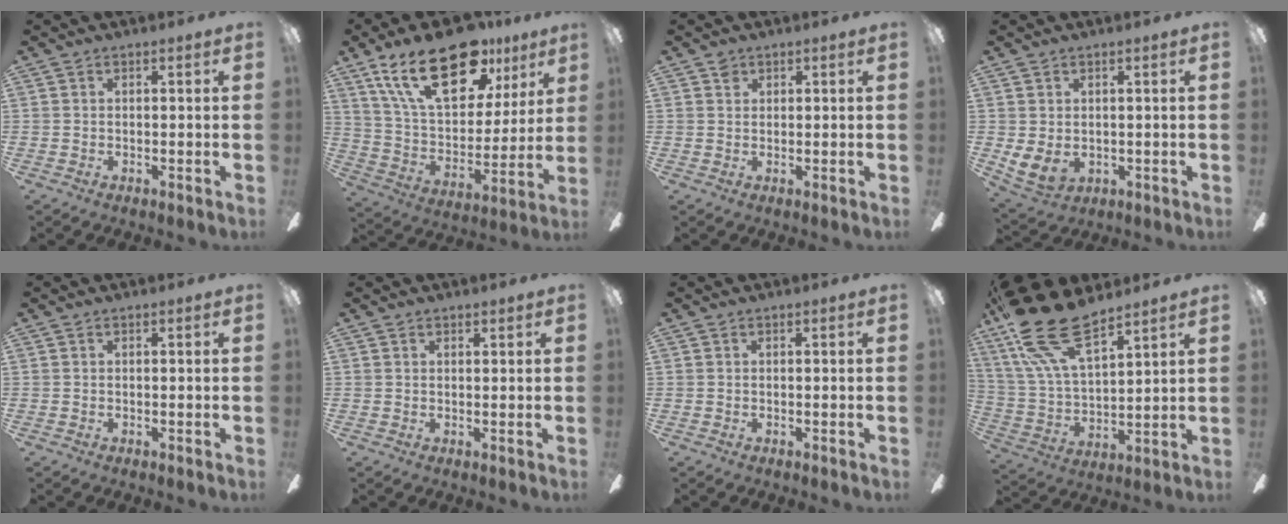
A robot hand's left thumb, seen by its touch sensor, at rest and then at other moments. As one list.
[{"total": 26.3, "force": [15.5, 12.9, 16.8], "torque": [-0.292, -0.076, 0.268]}, {"total": 1.6, "force": [1.1, 1.1, 0.4], "torque": [-0.001, -0.002, 0.018]}, {"total": 4.5, "force": [1.5, 3.4, 2.5], "torque": [-0.053, -0.009, 0.029]}, {"total": 0.0}, {"total": 1.2, "force": [1.1, 0.5, 0.1], "torque": [-0.001, 0.000, 0.021]}, {"total": 0.0}, {"total": 21.4, "force": [14.9, 8.2, 13.0], "torque": [-0.276, -0.080, 0.265]}]